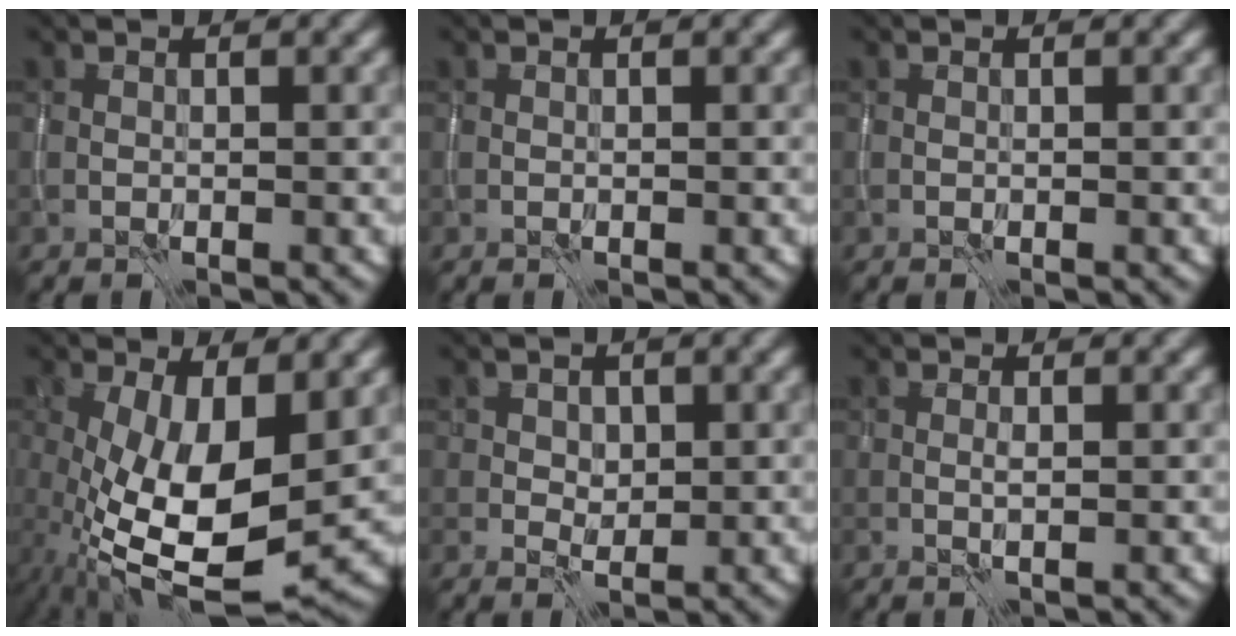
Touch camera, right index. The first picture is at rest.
{"total": 0.0}
{"total": 0.0}
{"total": 11.9, "force": [-1.2, 4.8, 10.8], "torque": [-0.196, -0.020, -0.014]}
{"total": 1.7, "force": [0.4, 1.5, 0.8], "torque": [-0.017, -0.005, 0.009]}
{"total": 0.6, "force": [0.0, 0.0, 0.6], "torque": [-0.011, -0.001, -0.001]}